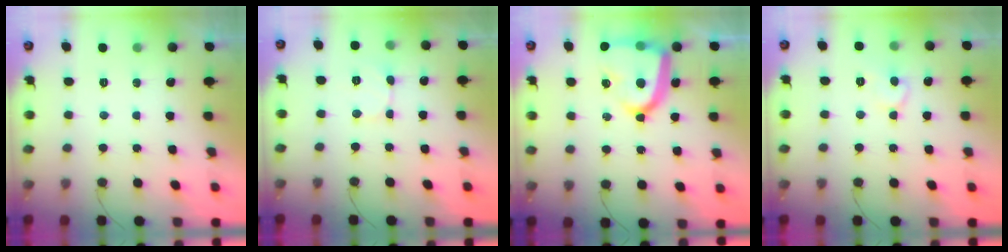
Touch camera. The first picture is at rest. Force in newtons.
{"total": 5.5, "press": 5.5, "slide": 0.4}
{"total": 18.8, "press": 18.7, "slide": 1.9}
{"total": 6.7, "press": 6.7, "slide": 0.5}